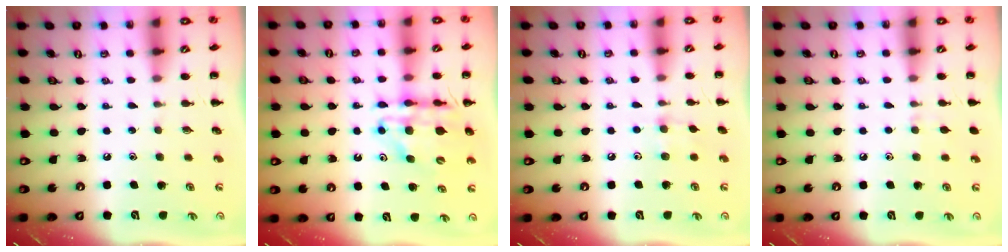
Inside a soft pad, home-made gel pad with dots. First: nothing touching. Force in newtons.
{"total": 13.9, "press": 13.4, "slide": 3.7}
{"total": 3.7, "press": 3.6, "slide": 1.2}
{"total": 5.8, "press": 5.4, "slide": 2.3}